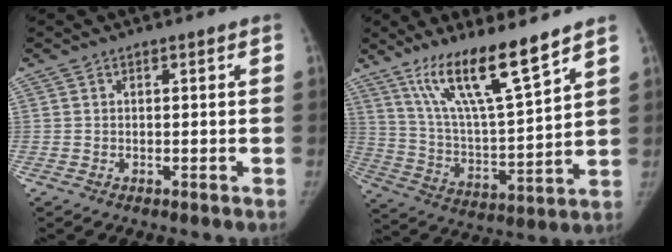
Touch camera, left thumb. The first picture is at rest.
{"total": 16.0, "force": [11.5, 2.1, 11.0], "torque": [-0.186, -0.069, 0.219]}